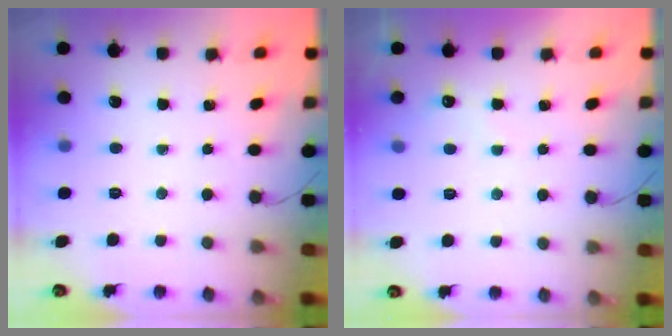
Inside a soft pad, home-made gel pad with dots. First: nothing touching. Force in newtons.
{"total": 5.1, "press": 4.9, "slide": 1.1}